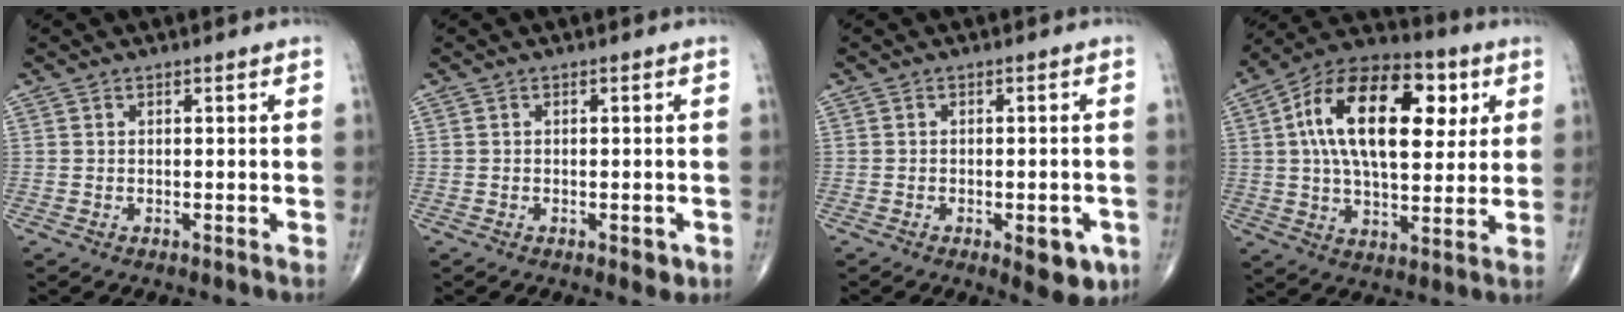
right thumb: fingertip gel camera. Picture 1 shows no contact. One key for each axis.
{"total": 2.1, "fx": -0.8, "fy": 1.1, "fz": 1.5, "tx": -0.012, "ty": 0.000, "tz": -0.009}
{"total": 6.5, "fx": -2.7, "fy": 2.8, "fz": 5.2, "tx": -0.048, "ty": 0.004, "tz": -0.027}
{"total": 22.9, "fx": 5.6, "fy": 12.2, "fz": 18.6, "tx": -0.286, "ty": 0.008, "tz": 0.082}